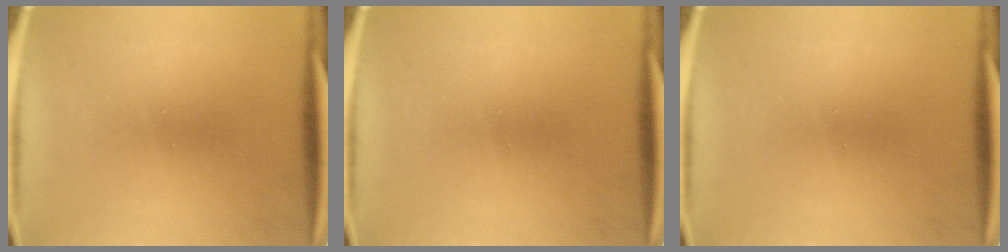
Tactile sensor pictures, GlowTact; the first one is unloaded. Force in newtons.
{"total": 0.0}
{"total": 0.0}